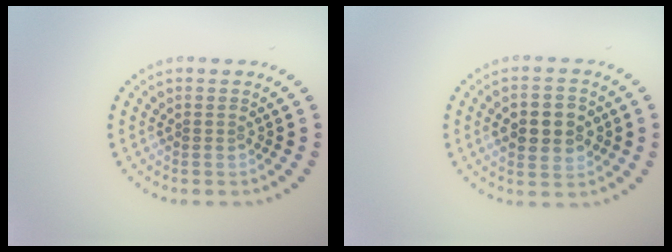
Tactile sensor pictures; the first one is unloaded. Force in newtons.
{"total": 4.6, "press": 4.6, "slide": 0.3}